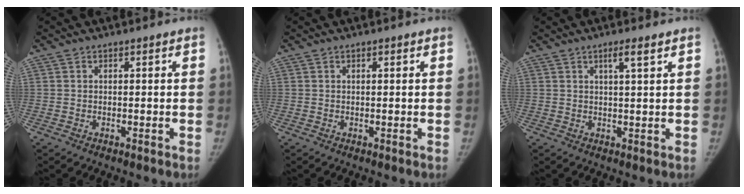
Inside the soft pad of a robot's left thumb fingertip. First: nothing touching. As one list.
[{"total": 0.6, "force": [0.2, 0.2, 0.5], "torque": [-0.010, 0.001, 0.003]}, {"total": 3.0, "force": [1.7, 0.2, 2.5], "torque": [-0.046, -0.008, 0.030]}]